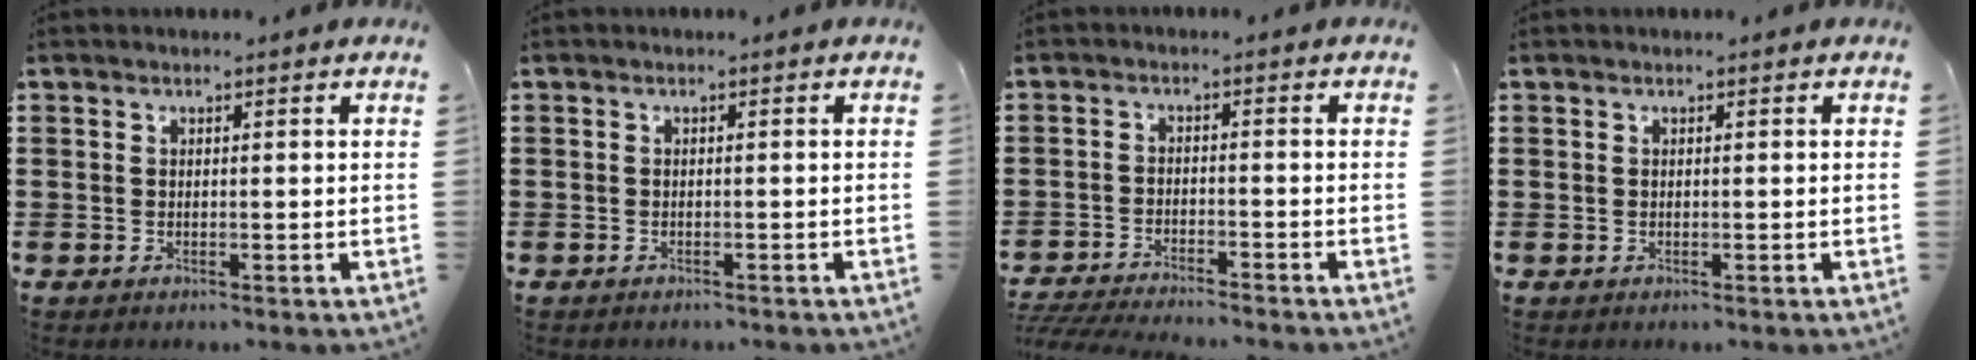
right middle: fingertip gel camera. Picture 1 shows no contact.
{"total": 0.8, "force": [-0.8, 0.2, 0.1], "torque": [-0.004, 0.000, -0.017]}
{"total": 4.1, "force": [-4.0, 0.1, 0.6], "torque": [-0.026, -0.007, -0.088]}
{"total": 0.0}